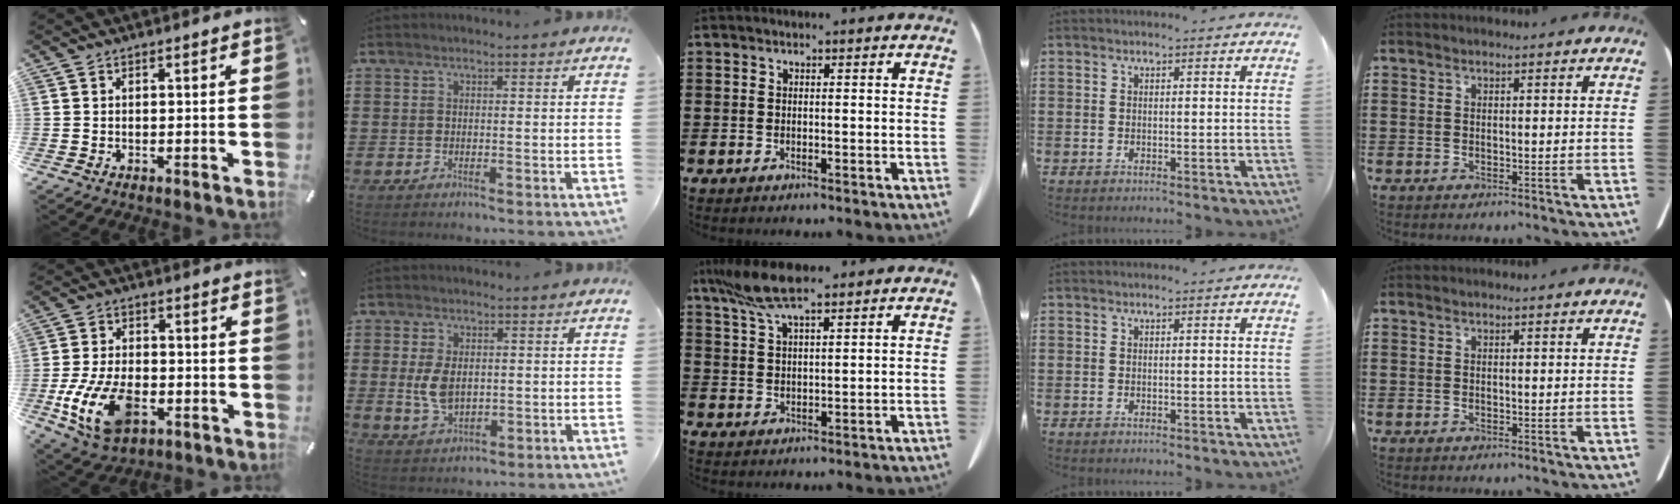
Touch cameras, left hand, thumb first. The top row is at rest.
{"thumb": {"total": 14.9, "force": [-4.7, 9.1, 10.7], "torque": [-0.217, 0.006, -0.081]}, "index": {"total": 5.3, "force": [0.7, 3.3, 4.1], "torque": [-0.107, 0.000, 0.006]}, "middle": {"total": 8.3, "force": [6.1, 1.7, 5.4], "torque": [-0.118, -0.009, 0.115]}}